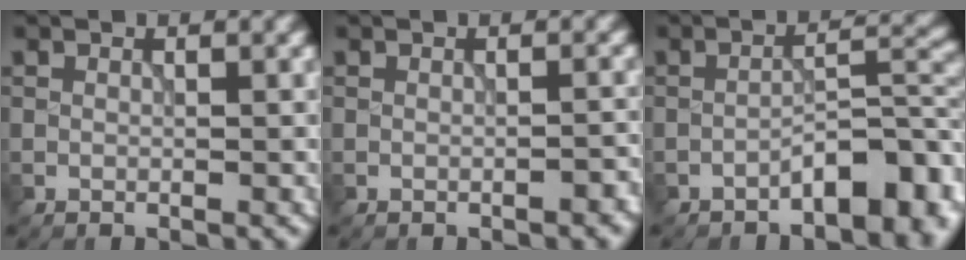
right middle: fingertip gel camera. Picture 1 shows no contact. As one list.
[{"total": 1.1, "force": [-0.7, 0.4, 0.8], "torque": [-0.011, 0.004, -0.009]}, {"total": 5.8, "force": [-3.2, 2.1, 4.3], "torque": [-0.057, 0.013, -0.054]}]